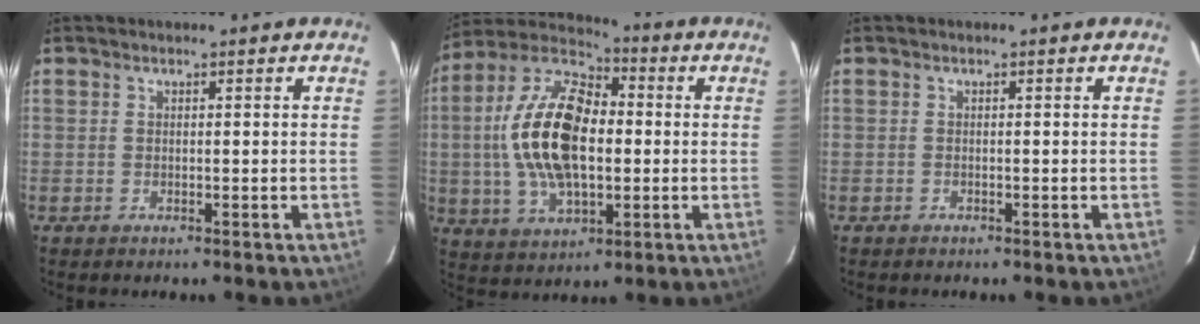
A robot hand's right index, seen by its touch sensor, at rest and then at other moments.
{"total": 19.3, "force": [0.1, 10.1, 16.4], "torque": [-0.332, 0.013, -0.001]}
{"total": 0.6, "force": [-0.5, 0.4, 0.0], "torque": [0.000, 0.004, -0.009]}